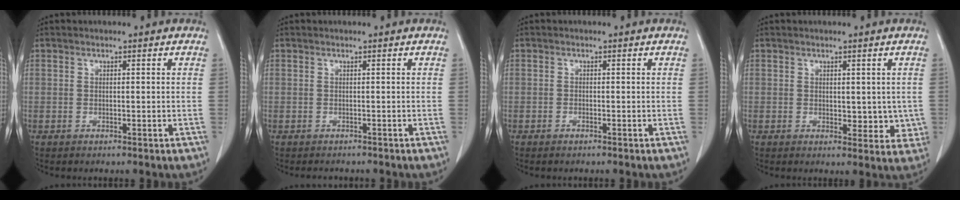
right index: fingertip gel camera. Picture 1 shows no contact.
{"total": 1.4, "force": [-1.2, 0.6, 0.2], "torque": [-0.001, -0.002, -0.014]}
{"total": 0.6, "force": [-0.5, 0.1, 0.2], "torque": [-0.008, 0.000, -0.007]}
{"total": 4.3, "force": [0.2, 2.6, 3.4], "torque": [-0.024, -0.007, 0.008]}